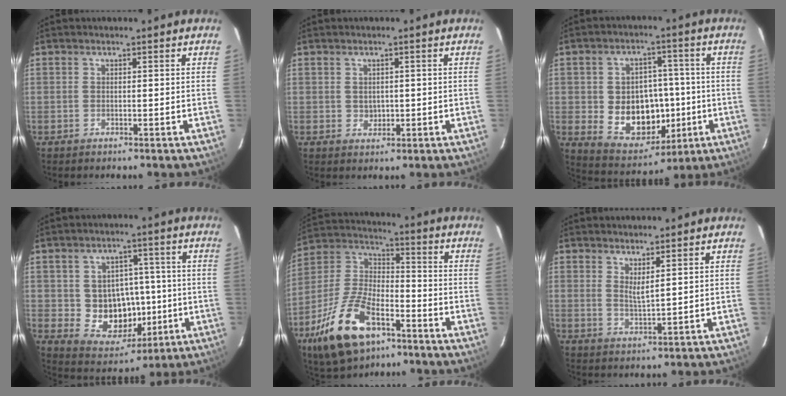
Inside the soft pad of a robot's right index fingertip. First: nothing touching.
{"total": 2.0, "force": [0.0, 1.9, 0.7], "torque": [-0.008, 0.002, 0.006]}
{"total": 13.6, "force": [-2.1, 10.8, 8.1], "torque": [-0.161, 0.007, -0.007]}
{"total": 11.2, "force": [-1.3, 9.8, 5.3], "torque": [-0.103, 0.008, 0.000]}
{"total": 19.8, "force": [-10.9, 9.5, 13.5], "torque": [-0.286, -0.009, -0.193]}
{"total": 2.8, "force": [1.8, 0.1, 2.2], "torque": [-0.040, -0.008, 0.028]}